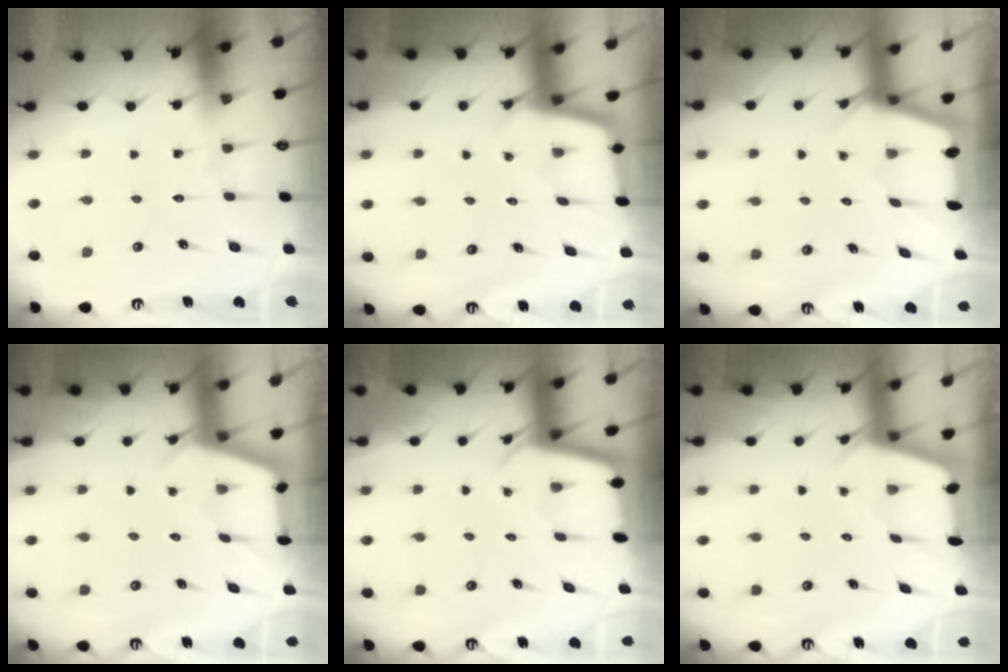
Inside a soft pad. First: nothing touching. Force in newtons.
{"total": 2.3, "press": 2.3, "slide": 0.2}
{"total": 2.3, "press": 2.3, "slide": 0.3}
{"total": 2.7, "press": 2.7, "slide": 0.3}
{"total": 2.3, "press": 2.3, "slide": 0.0}
{"total": 2.4, "press": 2.4, "slide": 0.3}